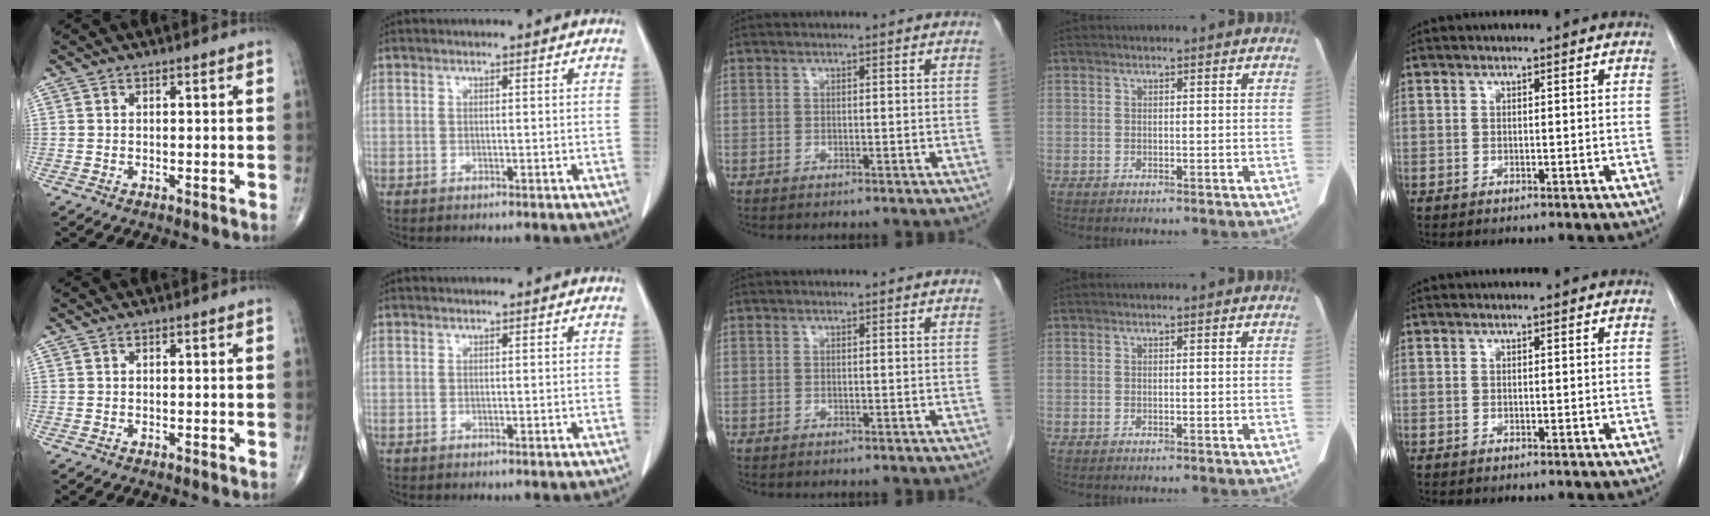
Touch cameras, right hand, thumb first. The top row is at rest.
{}